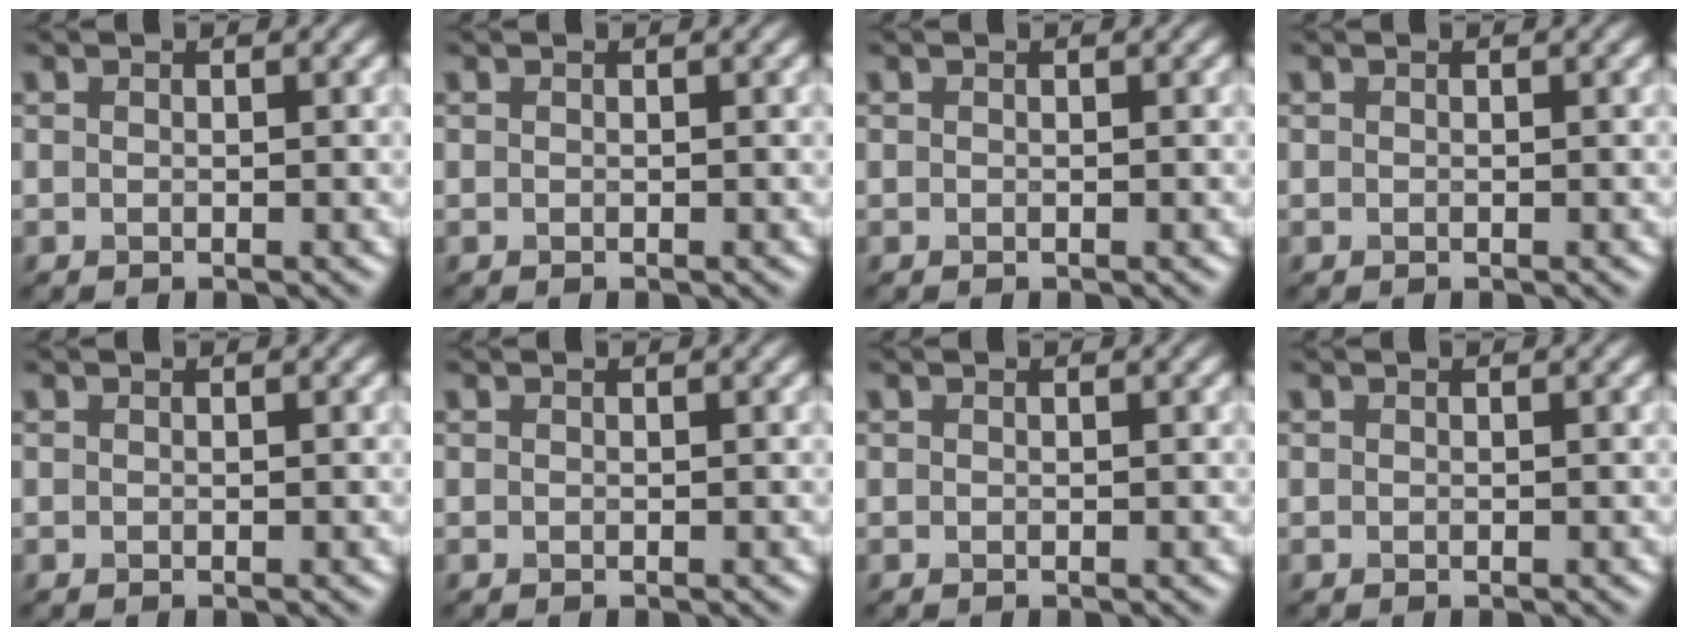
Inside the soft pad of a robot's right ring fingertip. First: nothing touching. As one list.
[{"total": 0.0}, {"total": 0.0}, {"total": 0.0}, {"total": 0.0}, {"total": 0.0}, {"total": 0.0}, {"total": 0.0}]